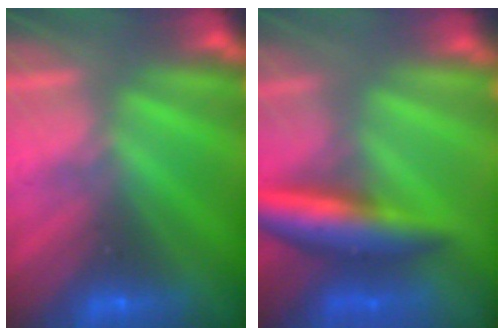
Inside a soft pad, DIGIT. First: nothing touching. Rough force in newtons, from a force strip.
{"total": 5.7}